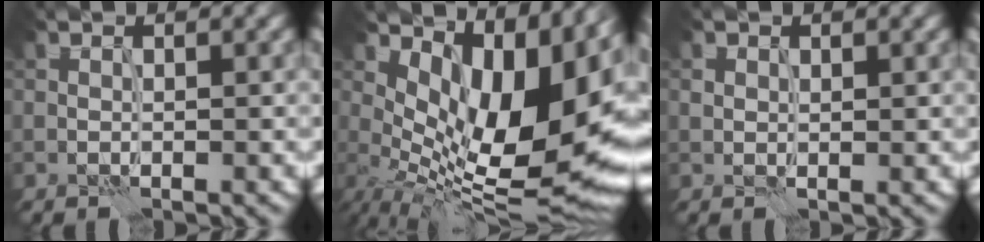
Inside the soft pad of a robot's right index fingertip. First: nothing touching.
{"total": 14.4, "force": [2.6, 6.8, 12.4], "torque": [-0.173, 0.003, 0.058]}
{"total": 0.6, "force": [0.4, 0.4, 0.2], "torque": [-0.003, -0.003, 0.011]}